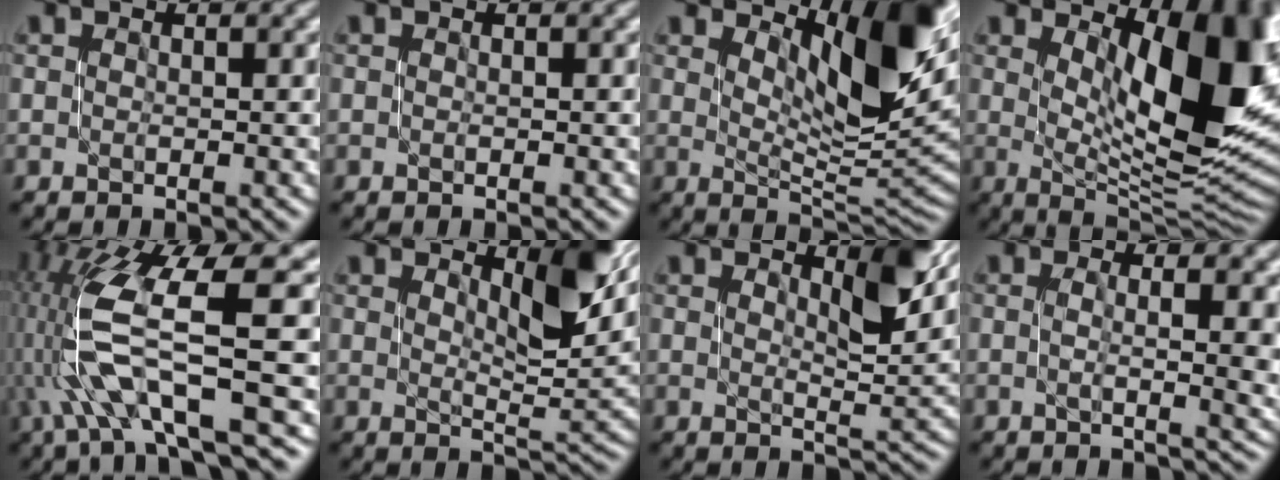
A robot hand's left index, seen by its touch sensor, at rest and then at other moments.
{"total": 0.0}
{"total": 10.0, "force": [4.5, 3.3, 8.3], "torque": [-0.122, -0.006, 0.086]}
{"total": 13.4, "force": [3.3, 5.8, 11.7], "torque": [-0.137, -0.009, 0.060]}
{"total": 11.0, "force": [-1.9, 2.7, 10.5], "torque": [-0.219, -0.005, -0.023]}
{"total": 6.0, "force": [2.9, 1.7, 4.9], "torque": [-0.066, -0.009, 0.052]}
{"total": 4.8, "force": [2.5, 1.2, 3.9], "torque": [-0.053, -0.009, 0.043]}
{"total": 5.9, "force": [0.6, 2.3, 5.4], "torque": [-0.056, -0.002, 0.007]}